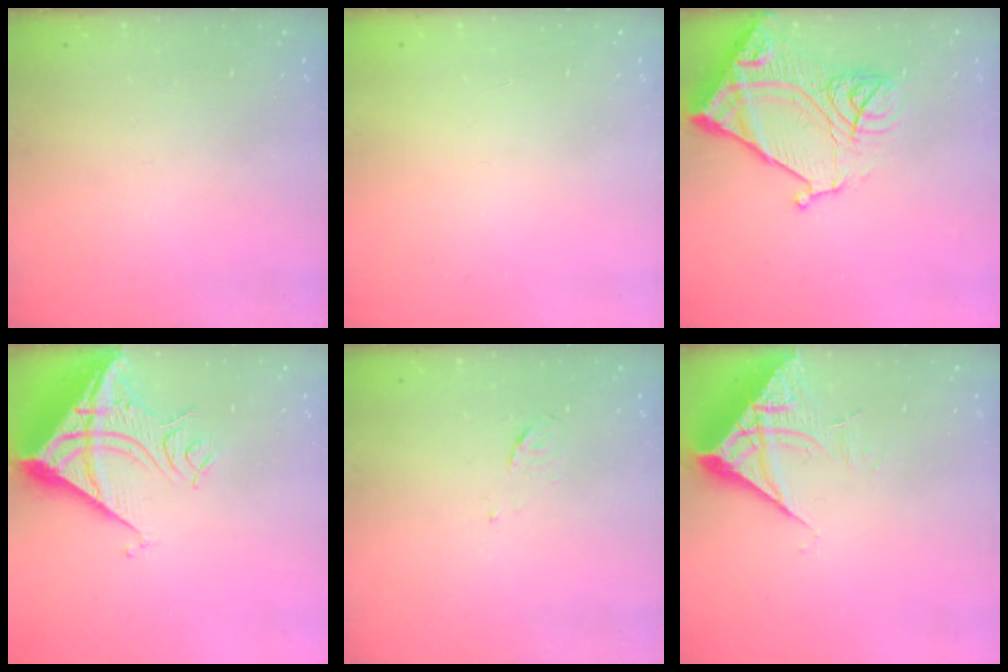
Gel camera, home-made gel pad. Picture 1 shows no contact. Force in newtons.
{"total": 1.7, "press": 1.6, "slide": 0.1}
{"total": 18.5, "press": 18.4, "slide": 1.9}
{"total": 14.2, "press": 14.1, "slide": 1.9}
{"total": 3.5, "press": 3.4, "slide": 0.8}
{"total": 7.2, "press": 7.2, "slide": 0.8}